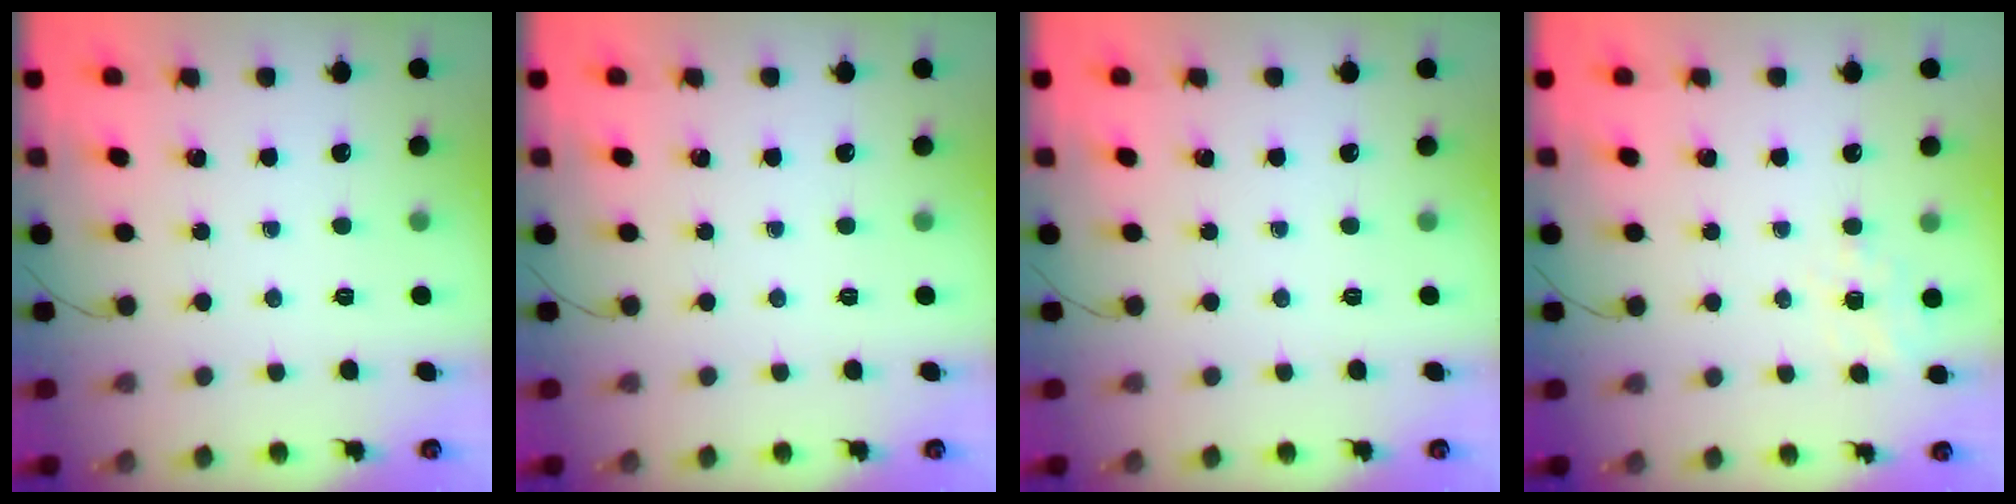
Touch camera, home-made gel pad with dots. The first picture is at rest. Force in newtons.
{"total": 0.0}
{"total": 0.0}
{"total": 6.0, "press": 5.6, "slide": 1.9}